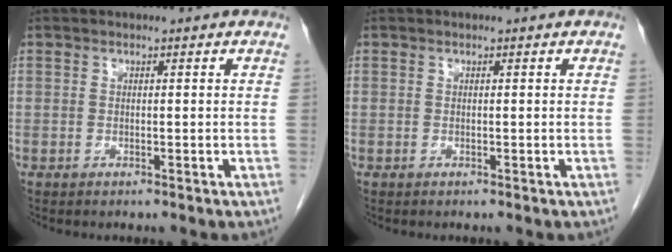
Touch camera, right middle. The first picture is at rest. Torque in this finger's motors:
{"motor_torque": [0.00, 0.00, 0.00, 0.00]}